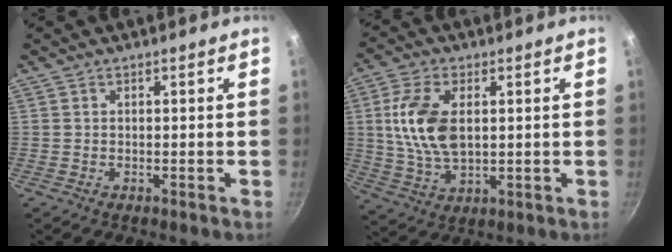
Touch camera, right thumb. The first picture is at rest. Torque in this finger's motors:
{"motor_torque": [-0.95, 1.30, 1.09, 0.64, 0.19]}